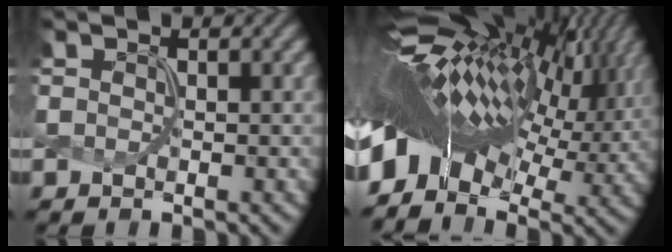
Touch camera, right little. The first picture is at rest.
{"total": 16.8, "force": [2.6, 7.6, 14.8], "torque": [-0.287, 0.029, 0.033]}